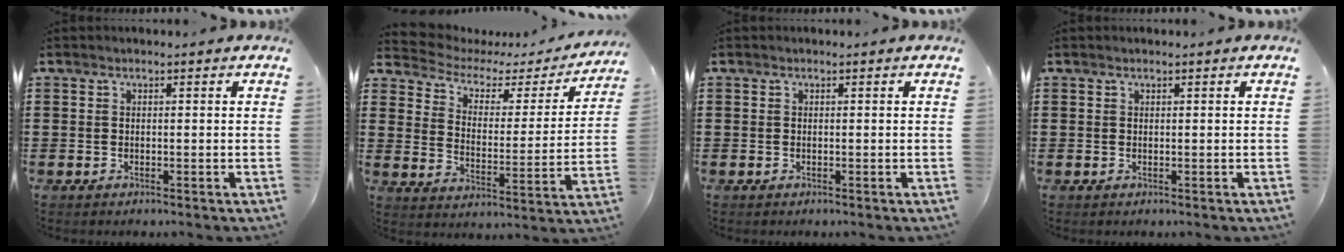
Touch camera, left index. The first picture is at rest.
{"total": 3.7, "force": [2.7, 2.1, 1.4], "torque": [-0.049, -0.016, 0.038]}
{"total": 0.0}
{"total": 0.0}